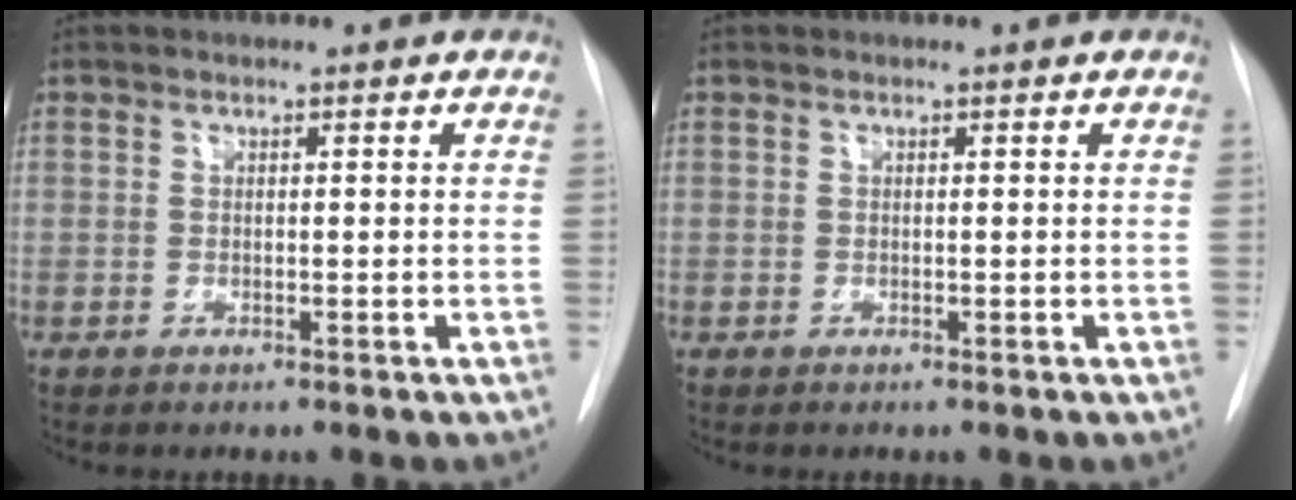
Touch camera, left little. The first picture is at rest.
{"total": 0.0}